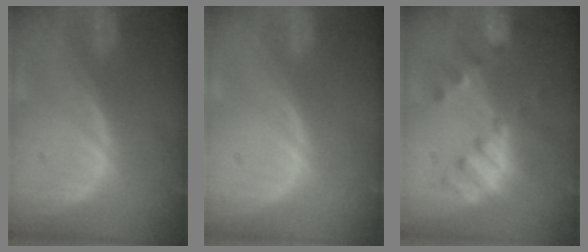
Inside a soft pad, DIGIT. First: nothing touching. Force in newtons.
{"total": 0.0}
{"total": 7.6, "press": 6.8, "slide": 3.5}